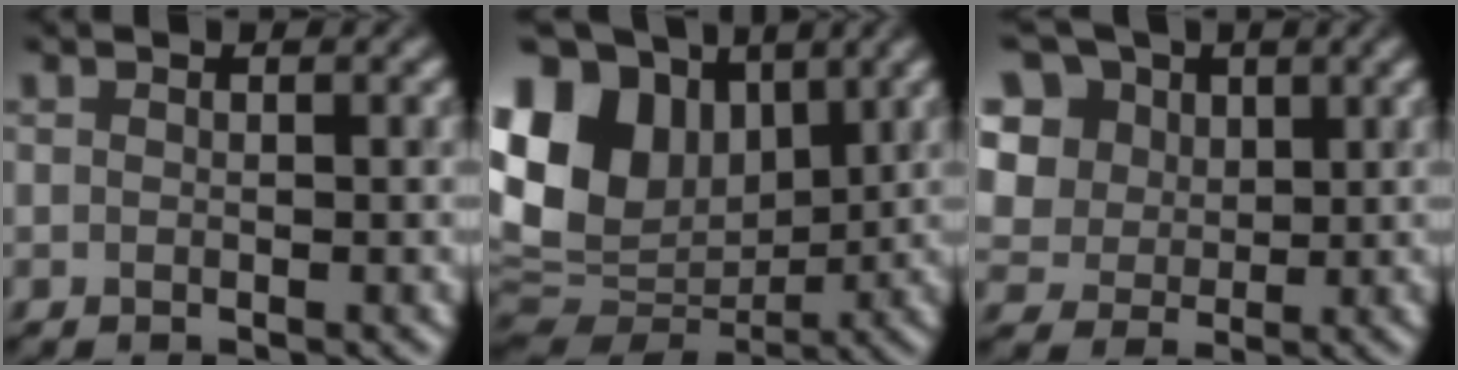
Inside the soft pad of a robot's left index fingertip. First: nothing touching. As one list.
[{"total": 16.3, "force": [4.7, 12.1, 10.0], "torque": [-0.229, 0.033, 0.093]}, {"total": 11.2, "force": [5.0, 8.7, 5.0], "torque": [-0.127, 0.028, 0.081]}]